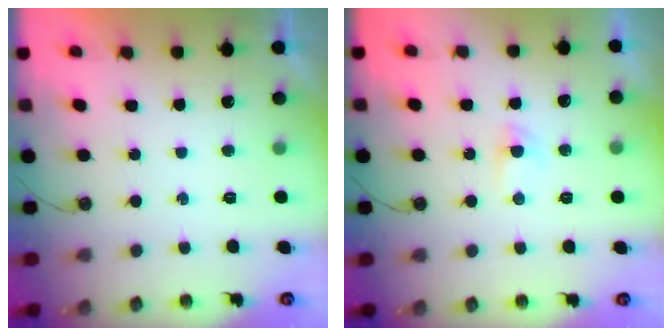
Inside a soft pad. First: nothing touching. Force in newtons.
{"total": 2.2, "press": 2.2, "slide": 0.4}